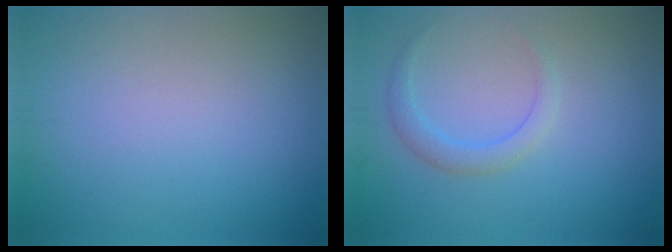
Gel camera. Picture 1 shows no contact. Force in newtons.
{"total": 2.0, "press": 2.0, "slide": 0.2}